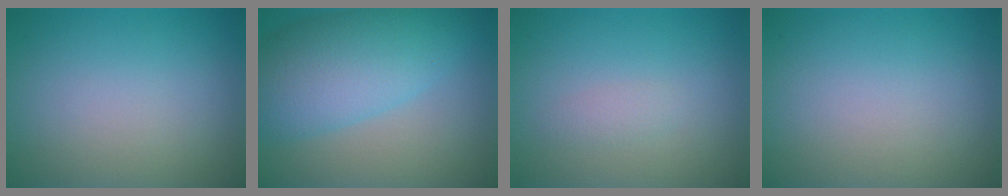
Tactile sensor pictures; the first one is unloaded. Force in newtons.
{"total": 8.0, "press": 8.0, "slide": 0.1}
{"total": 0.9, "press": 0.9, "slide": 0.1}
{"total": 0.0}